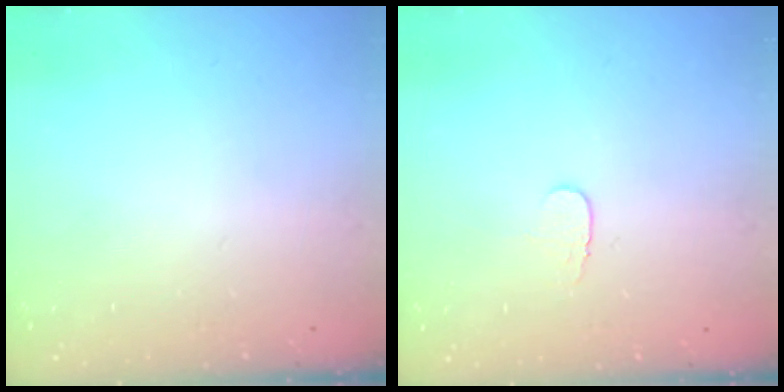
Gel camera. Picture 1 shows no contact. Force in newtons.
{"total": 3.9, "press": 3.9, "slide": 0.4}